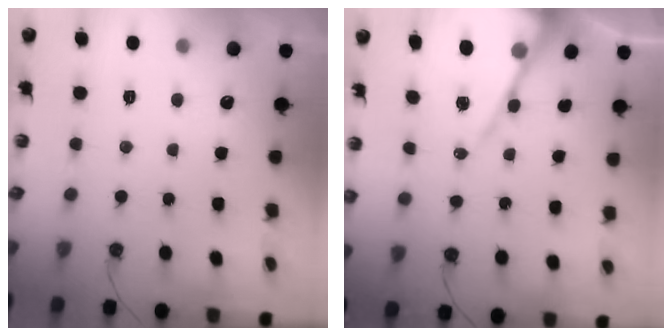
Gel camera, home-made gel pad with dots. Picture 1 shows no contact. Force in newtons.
{"total": 16.0, "press": 15.9, "slide": 1.7}